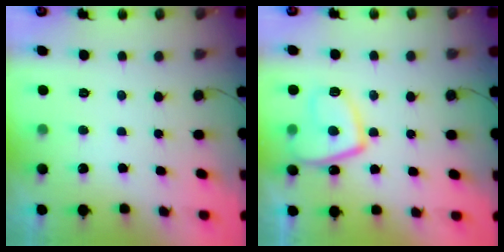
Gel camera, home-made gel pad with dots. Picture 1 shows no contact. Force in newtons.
{"total": 11.0, "press": 10.9, "slide": 1.2}